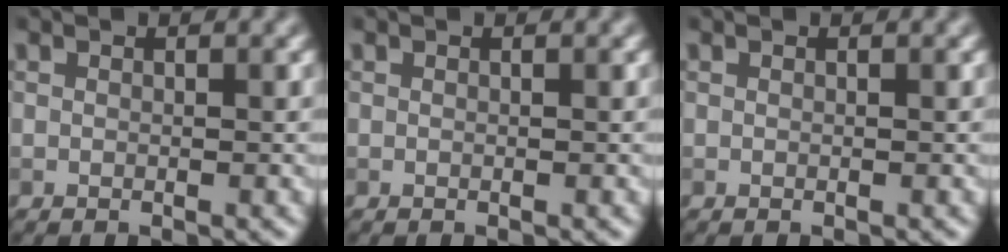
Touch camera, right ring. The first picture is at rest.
{"total": 0.0}
{"total": 0.0}